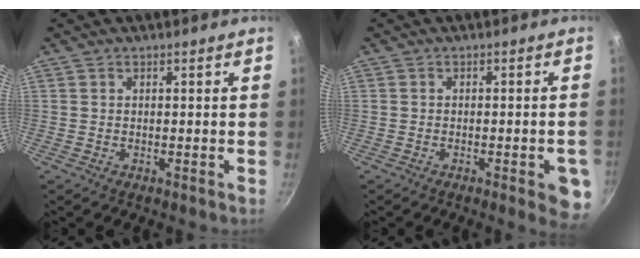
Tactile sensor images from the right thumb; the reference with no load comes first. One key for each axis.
{"total": 6.0, "fx": -2.4, "fy": 1.8, "fz": 5.1, "tx": -0.042, "ty": 0.010, "tz": -0.028}